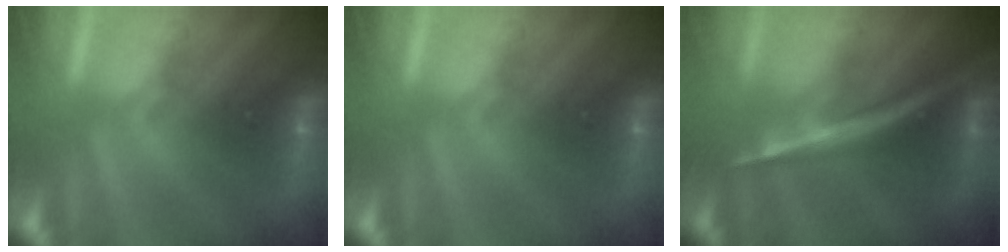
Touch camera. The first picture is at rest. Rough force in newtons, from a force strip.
{"total": 0.0}
{"total": 2.6}